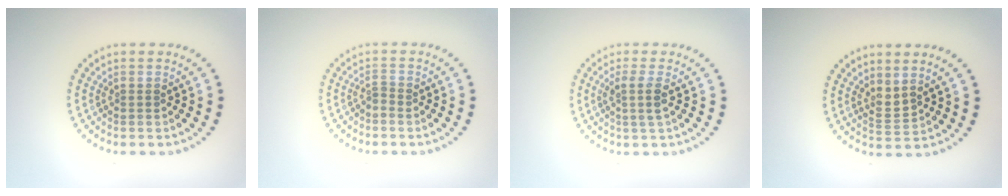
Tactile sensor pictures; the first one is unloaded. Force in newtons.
{"total": 0.6, "press": 0.2, "slide": 0.5}
{"total": 1.9, "press": 1.5, "slide": 1.2}
{"total": 1.5, "press": 1.2, "slide": 0.9}